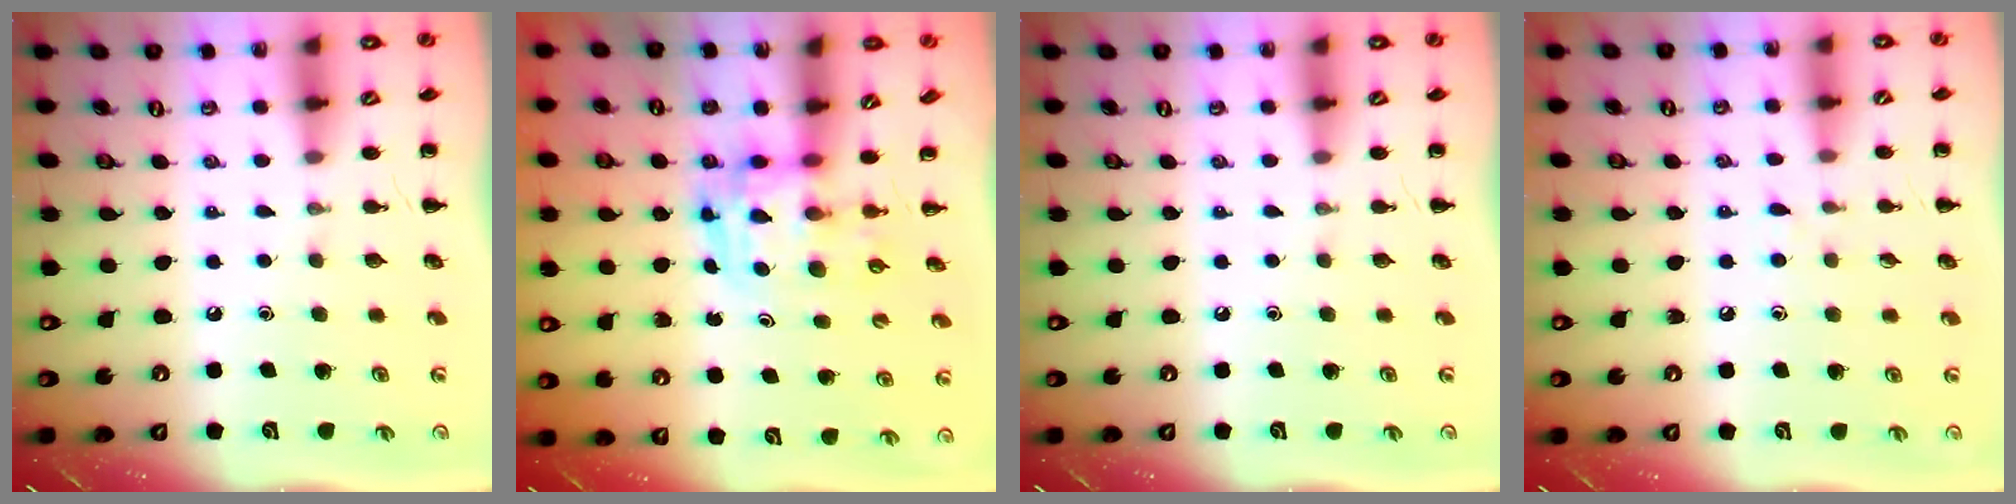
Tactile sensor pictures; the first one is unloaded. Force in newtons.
{"total": 3.7, "press": 3.7, "slide": 0.6}
{"total": 0.0}
{"total": 4.9, "press": 4.5, "slide": 1.9}